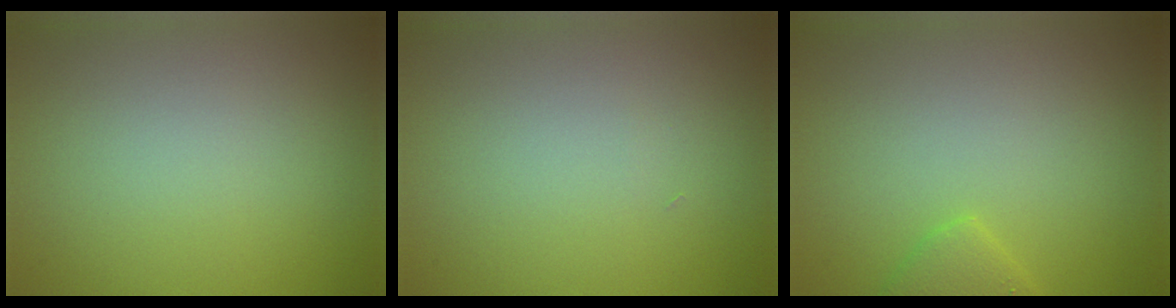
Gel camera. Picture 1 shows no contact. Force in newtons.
{"total": 0.0}
{"total": 1.9, "press": 1.9, "slide": 0.1}